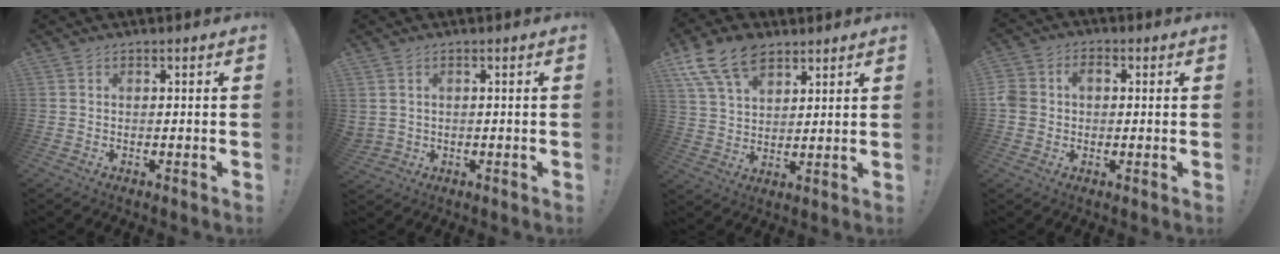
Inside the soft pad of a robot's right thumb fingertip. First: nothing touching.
{"total": 1.6, "force": [0.8, 1.0, 1.0], "torque": [-0.025, -0.001, 0.016]}
{"total": 13.8, "force": [8.5, 8.2, 7.1], "torque": [-0.123, -0.039, 0.162]}
{"total": 5.2, "force": [0.2, 4.5, 2.6], "torque": [-0.067, 0.011, 0.002]}